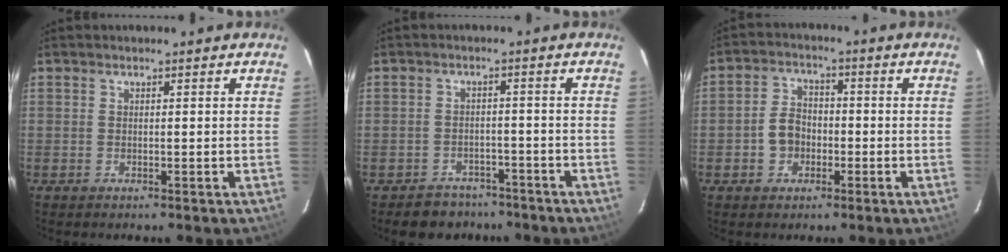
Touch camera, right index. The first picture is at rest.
{"total": 6.6, "force": [-5.1, 4.1, 0.2], "torque": [-0.016, 0.027, -0.069]}
{"total": 5.4, "force": [-1.7, 4.6, 2.4], "torque": [-0.052, 0.019, -0.025]}